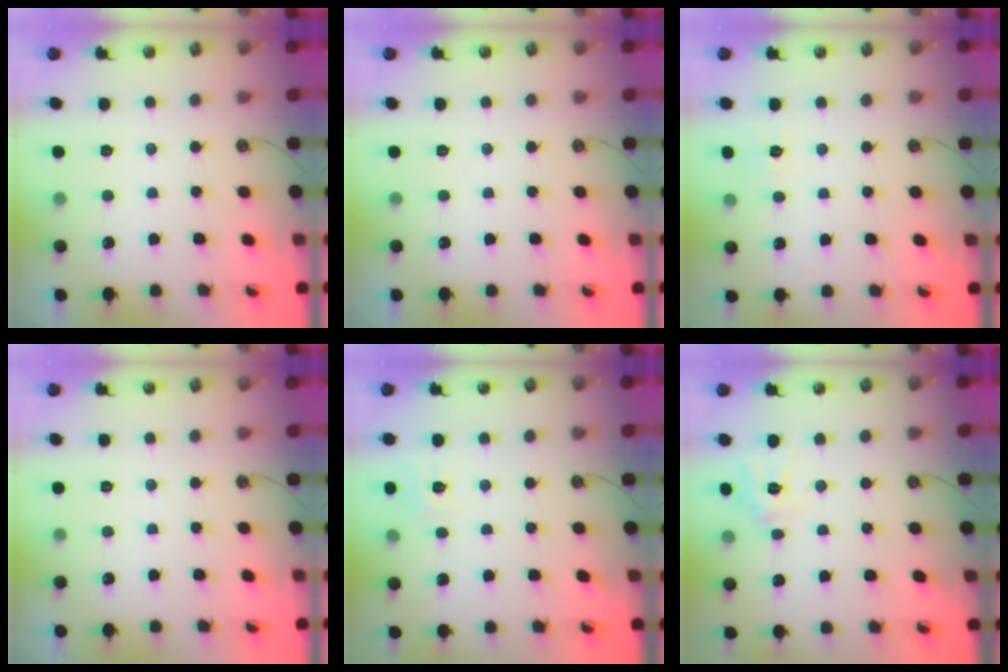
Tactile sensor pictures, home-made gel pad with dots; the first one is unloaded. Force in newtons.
{"total": 0.0}
{"total": 5.5, "press": 5.4, "slide": 0.6}
{"total": 0.0}
{"total": 6.5, "press": 6.5, "slide": 0.7}
{"total": 10.1, "press": 10.1, "slide": 0.6}